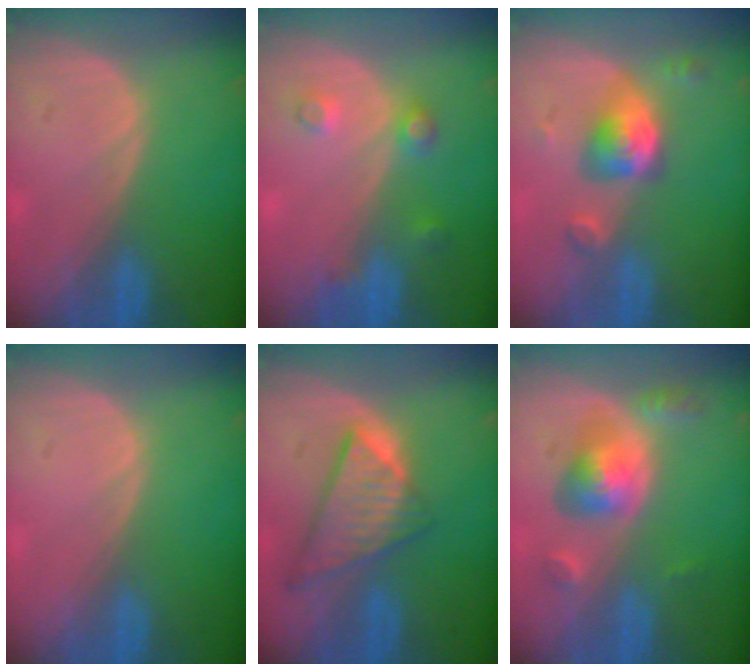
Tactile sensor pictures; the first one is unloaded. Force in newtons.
{"total": 3.4, "press": 3.2, "slide": 1.1}
{"total": 5.5, "press": 5.4, "slide": 1.0}
{"total": 0.0}
{"total": 8.6, "press": 7.4, "slide": 4.4}
{"total": 6.1, "press": 5.6, "slide": 2.4}